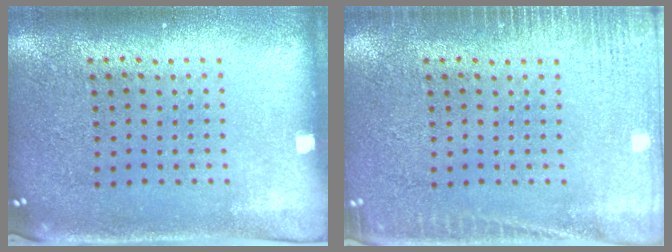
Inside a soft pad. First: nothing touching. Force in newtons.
{"total": 2.7, "press": 2.7, "slide": 0.5}